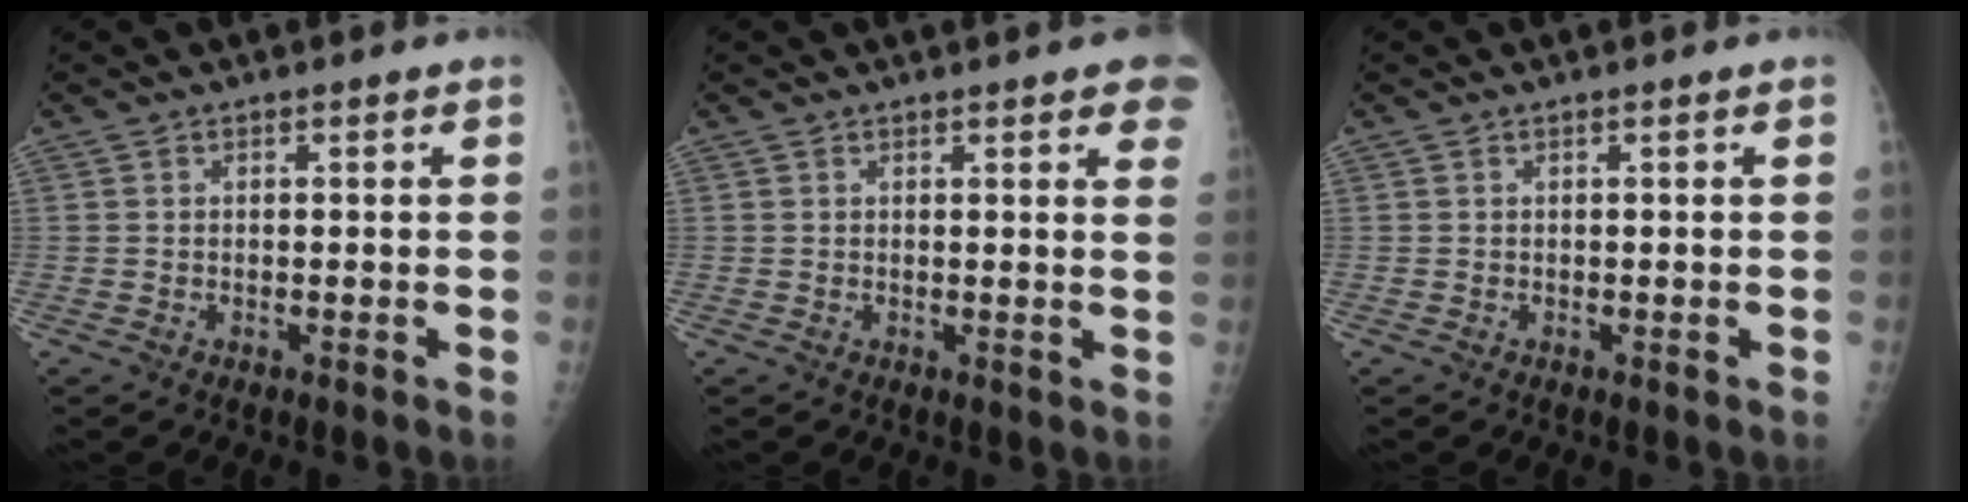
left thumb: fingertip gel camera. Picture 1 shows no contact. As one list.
[{"total": 7.0, "force": [4.4, 1.7, 5.2], "torque": [-0.043, -0.005, 0.043]}, {"total": 0.0}]